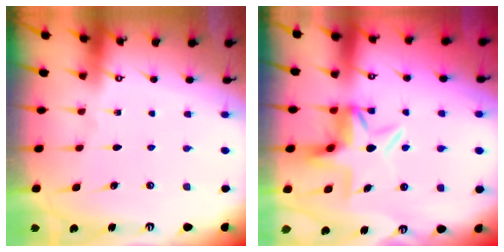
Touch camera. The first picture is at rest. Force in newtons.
{"total": 6.9, "press": 6.5, "slide": 2.4}